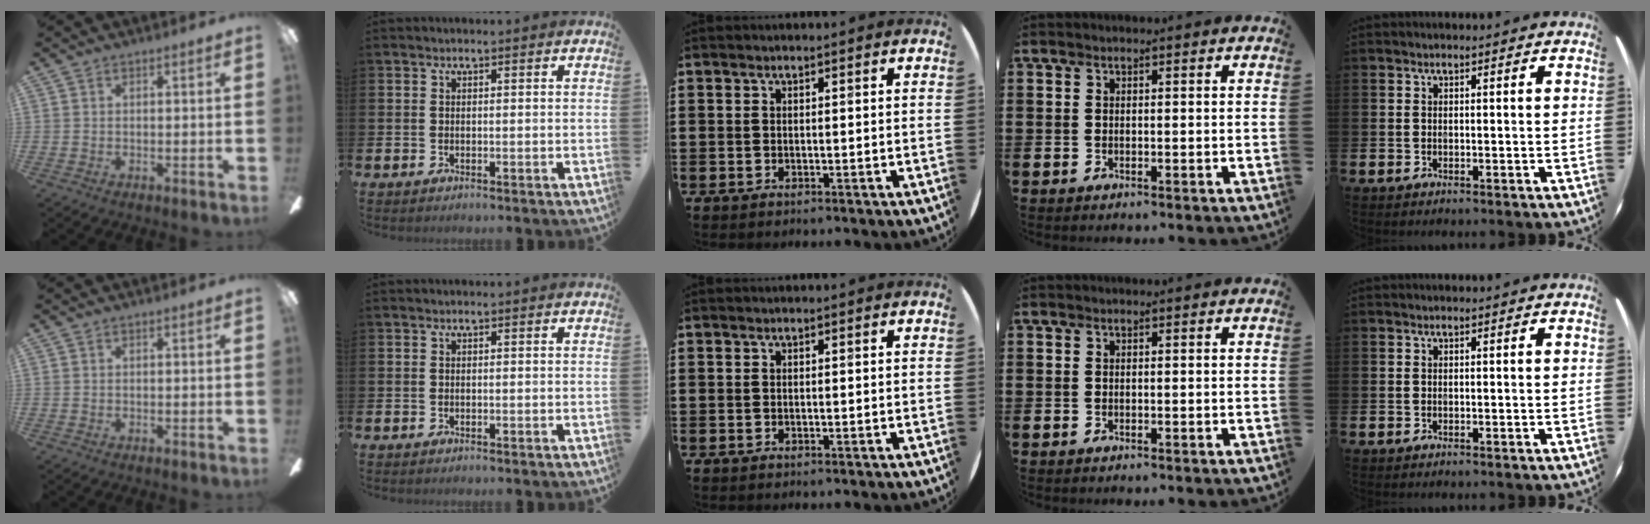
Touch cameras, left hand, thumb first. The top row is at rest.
{}